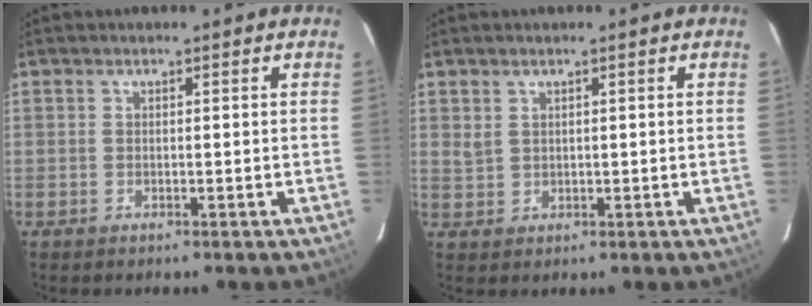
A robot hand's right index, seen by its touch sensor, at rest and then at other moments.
{"total": 1.9, "force": [1.3, 1.3, 0.6], "torque": [-0.009, 0.001, 0.030]}